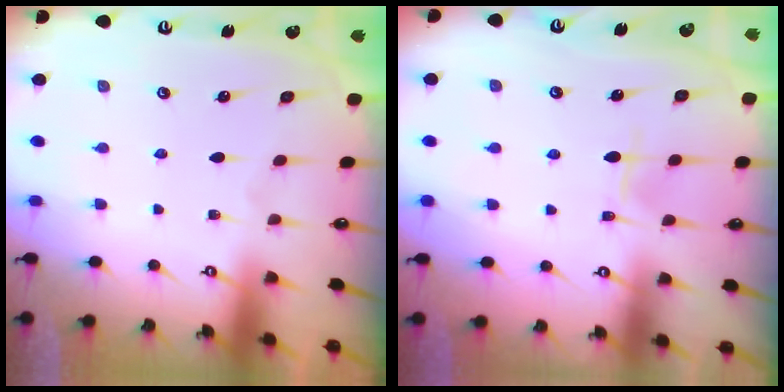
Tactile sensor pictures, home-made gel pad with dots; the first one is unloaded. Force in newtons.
{"total": 5.2, "press": 5.1, "slide": 0.8}